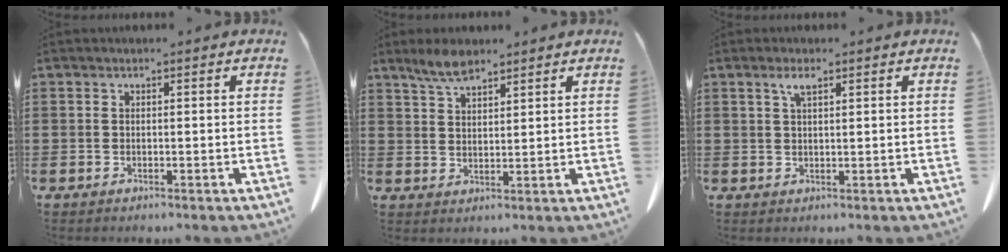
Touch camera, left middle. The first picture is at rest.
{"total": 4.3, "force": [3.5, 1.3, 2.1], "torque": [-0.050, -0.003, 0.064]}
{"total": 2.5, "force": [1.4, 0.7, 2.0], "torque": [-0.035, 0.002, 0.021]}